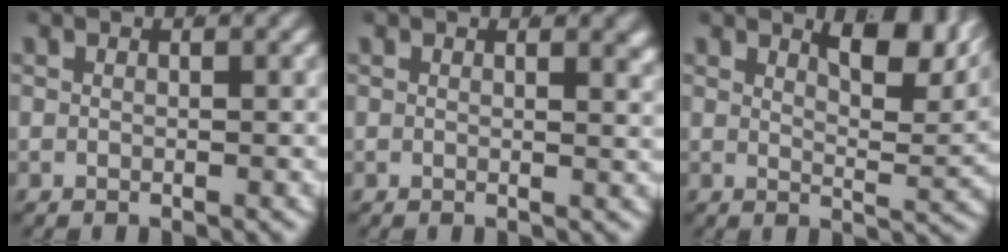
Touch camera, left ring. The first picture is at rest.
{"total": 1.2, "force": [0.8, 0.2, 0.9], "torque": [-0.006, -0.005, 0.012]}
{"total": 5.9, "force": [4.1, 1.0, 4.2], "torque": [-0.053, -0.005, 0.065]}